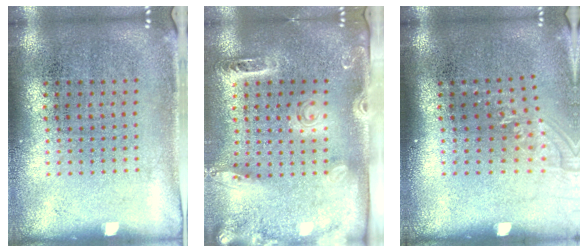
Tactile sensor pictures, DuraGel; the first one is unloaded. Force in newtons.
{"total": 2.7, "press": 2.1, "slide": 1.8}
{"total": 1.1, "press": 0.9, "slide": 0.5}